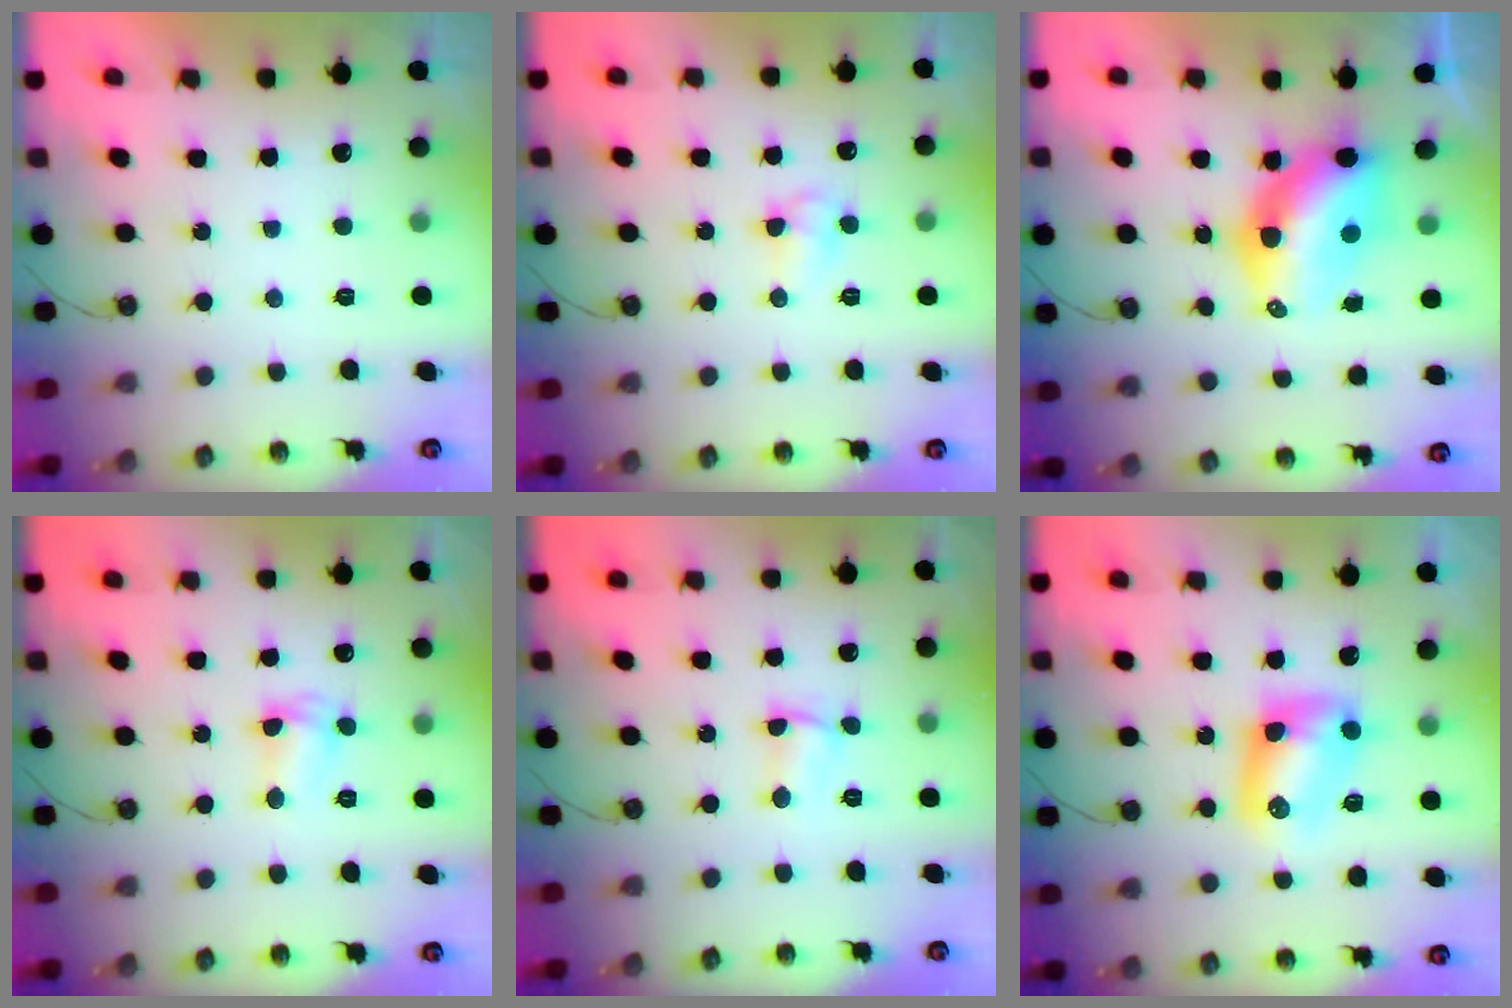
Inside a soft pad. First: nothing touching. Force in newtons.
{"total": 6.1, "press": 4.9, "slide": 3.7}
{"total": 10.4, "press": 10.4, "slide": 0.9}
{"total": 3.6, "press": 3.5, "slide": 0.3}
{"total": 1.6, "press": 1.5, "slide": 0.5}
{"total": 9.2, "press": 9.2, "slide": 0.7}